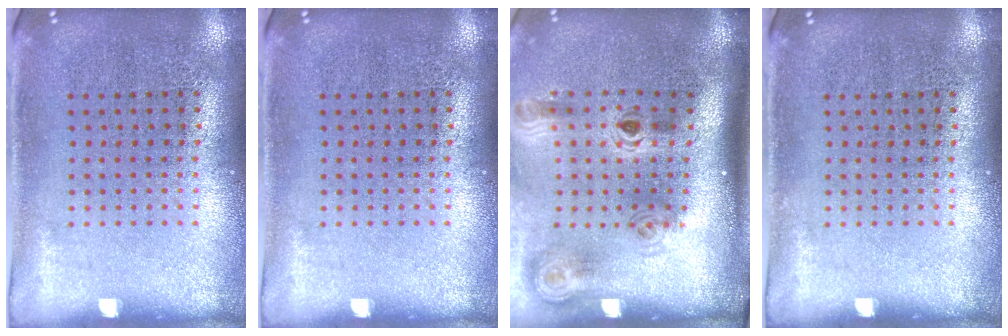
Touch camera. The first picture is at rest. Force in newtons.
{"total": 0.0}
{"total": 2.0, "press": 1.4, "slide": 1.5}
{"total": 0.0}